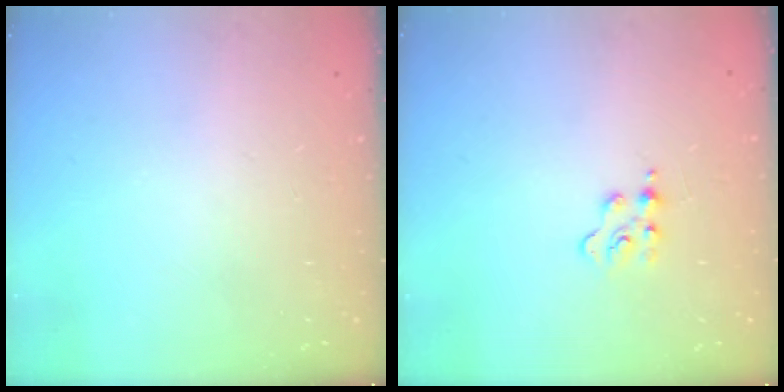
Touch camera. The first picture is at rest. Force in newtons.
{"total": 2.4, "press": 2.4, "slide": 0.3}